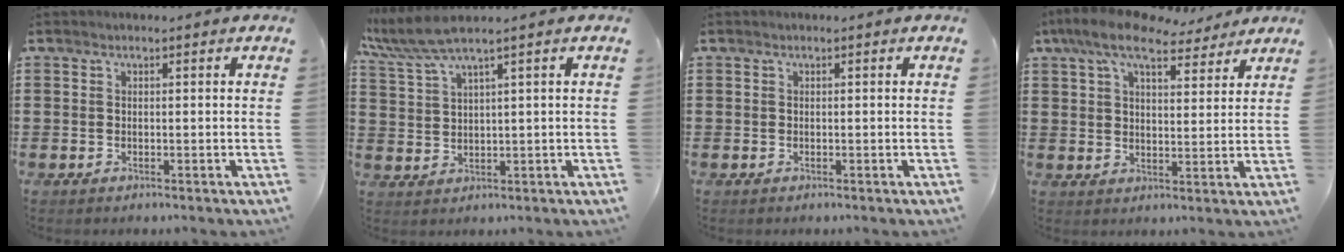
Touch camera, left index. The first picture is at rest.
{"total": 5.2, "force": [3.7, 0.3, 3.7], "torque": [-0.092, -0.009, 0.061]}
{"total": 0.0}
{"total": 10.4, "force": [8.0, 3.2, 5.8], "torque": [-0.121, -0.018, 0.144]}